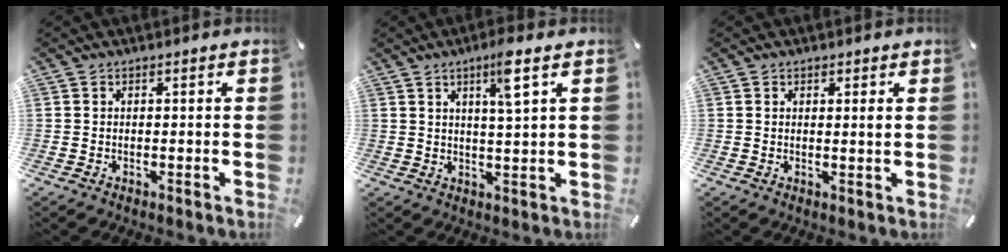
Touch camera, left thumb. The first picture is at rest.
{"total": 6.8, "force": [3.5, 0.9, 5.8], "torque": [-0.097, -0.006, 0.053]}
{"total": 1.3, "force": [0.8, 0.5, 0.9], "torque": [-0.012, -0.003, 0.012]}